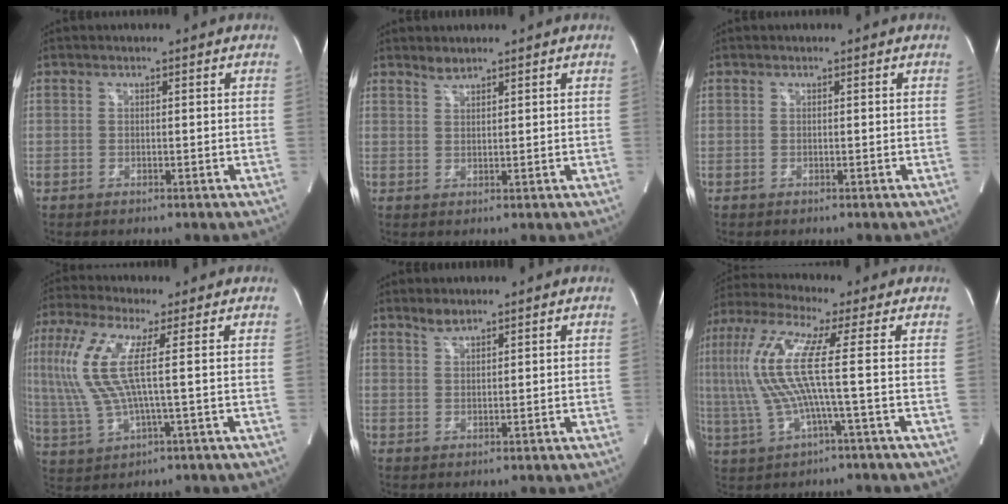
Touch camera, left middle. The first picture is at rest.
{"total": 1.5, "force": [1.4, 0.2, 0.3], "torque": [-0.007, 0.000, 0.032]}
{"total": 0.0}
{"total": 10.3, "force": [1.8, 1.0, 10.1], "torque": [-0.249, 0.010, 0.036]}
{"total": 1.8, "force": [1.7, 0.3, 0.6], "torque": [-0.014, 0.002, 0.036]}
{"total": 13.1, "force": [0.8, 0.1, 13.0], "torque": [-0.292, 0.017, 0.010]}